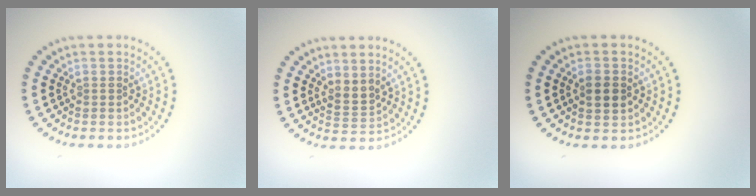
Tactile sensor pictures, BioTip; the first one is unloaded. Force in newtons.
{"total": 1.9, "press": 1.3, "slide": 1.3}
{"total": 2.1, "press": 2.1, "slide": 0.0}